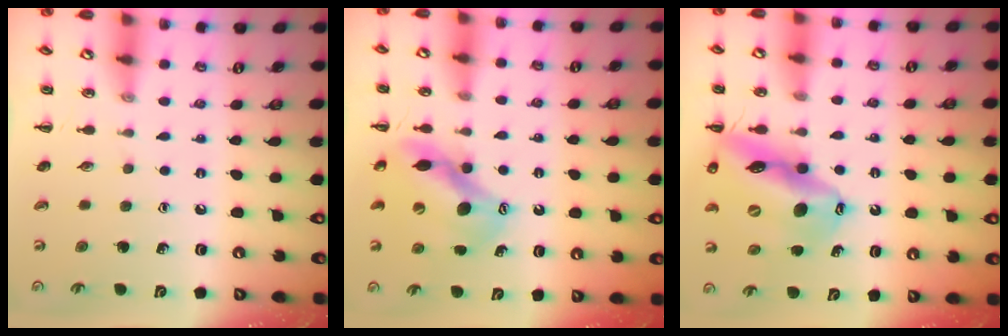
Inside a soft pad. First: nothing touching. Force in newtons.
{"total": 12.4, "press": 12.0, "slide": 3.1}
{"total": 19.5, "press": 18.8, "slide": 4.9}